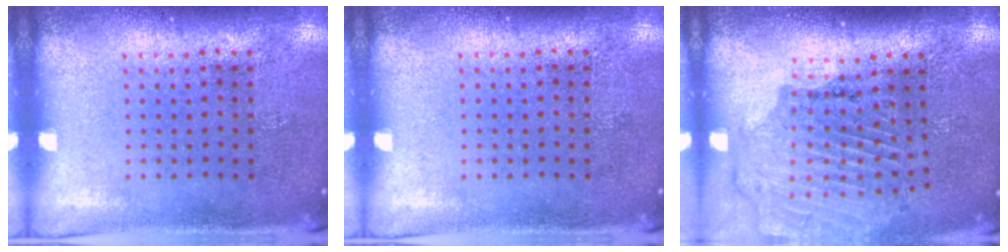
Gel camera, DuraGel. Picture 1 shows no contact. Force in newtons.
{"total": 0.0}
{"total": 1.7, "press": 1.7, "slide": 0.1}